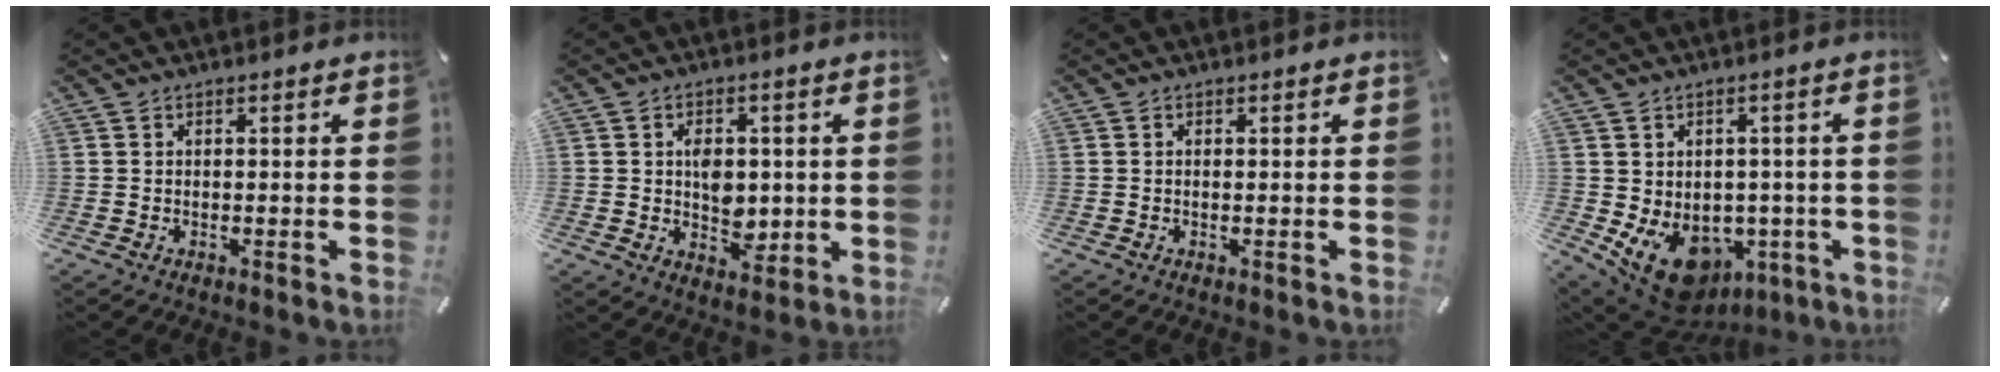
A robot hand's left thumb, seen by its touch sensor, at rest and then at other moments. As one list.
[{"total": 7.0, "force": [0.1, 5.5, 4.3], "torque": [-0.032, -0.003, -0.001]}, {"total": 0.0}, {"total": 10.5, "force": [-4.1, 8.1, 5.1], "torque": [-0.081, 0.008, -0.061]}]